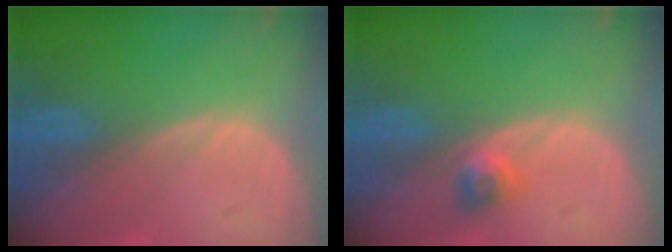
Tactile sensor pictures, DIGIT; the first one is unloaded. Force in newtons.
{"total": 2.4, "press": 2.1, "slide": 1.2}